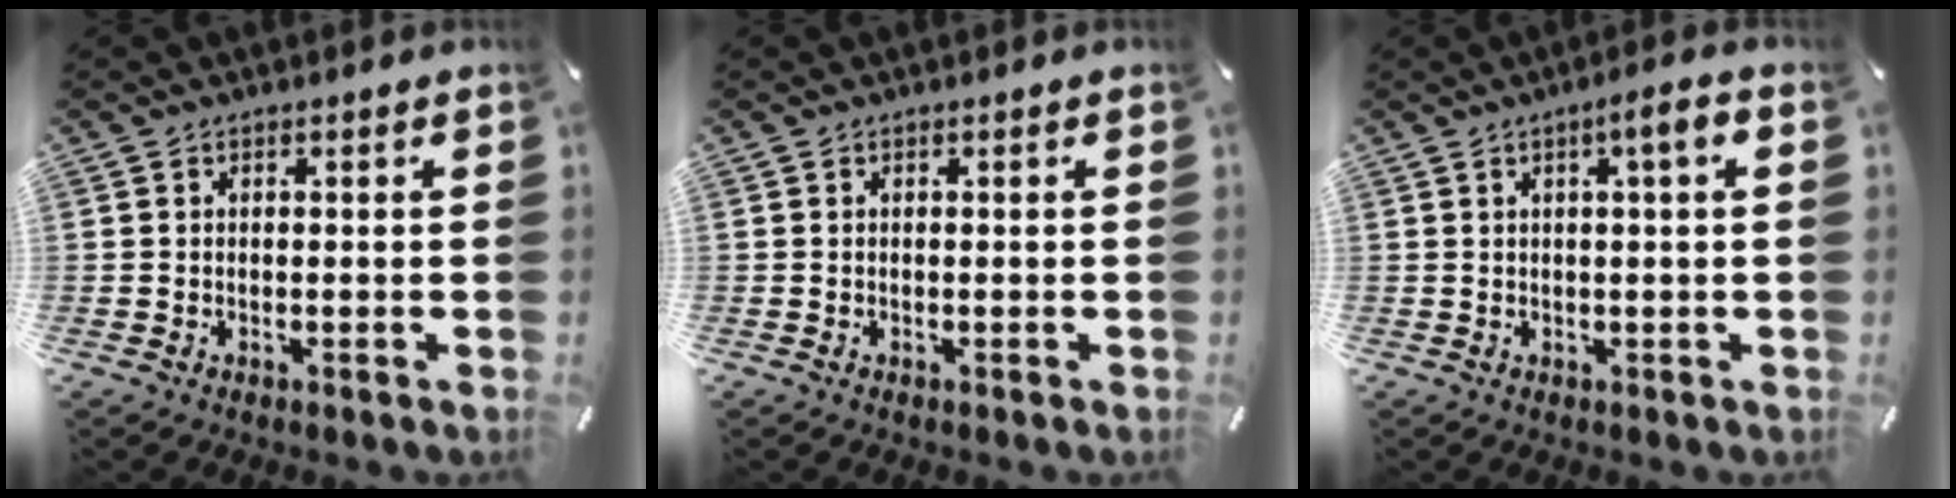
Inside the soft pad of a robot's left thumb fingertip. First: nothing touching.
{"total": 0.0}
{"total": 5.1, "force": [1.6, 0.5, 4.8], "torque": [-0.076, -0.005, 0.020]}